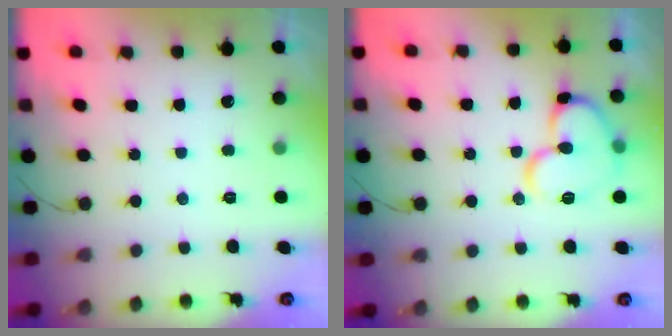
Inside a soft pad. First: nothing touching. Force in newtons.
{"total": 14.1, "press": 13.9, "slide": 2.0}